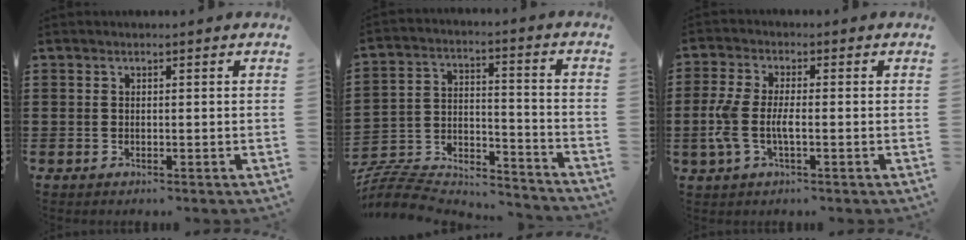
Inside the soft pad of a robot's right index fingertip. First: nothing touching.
{"total": 7.6, "force": [-7.1, 2.0, 1.5], "torque": [-0.043, 0.001, -0.146]}
{"total": 5.0, "force": [-1.2, 1.9, 4.5], "torque": [-0.115, -0.006, -0.031]}